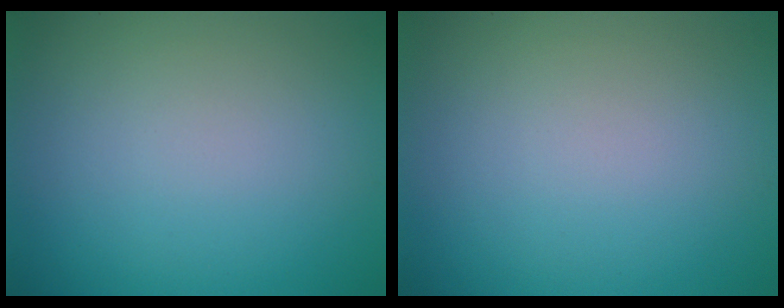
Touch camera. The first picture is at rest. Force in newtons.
{"total": 0.0}